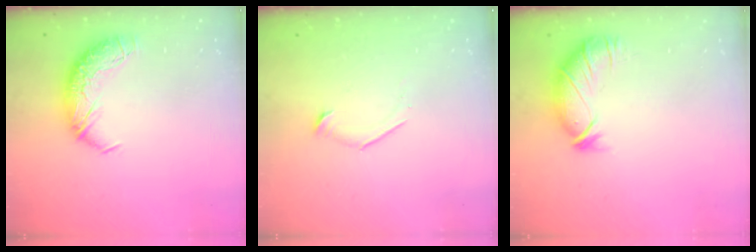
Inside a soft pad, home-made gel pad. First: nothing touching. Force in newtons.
{"total": 6.7, "press": 6.7, "slide": 0.7}
{"total": 2.9, "press": 2.4, "slide": 1.7}